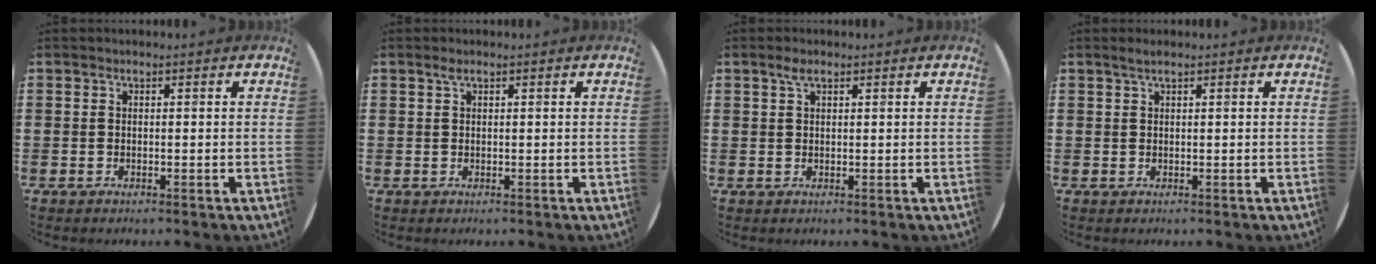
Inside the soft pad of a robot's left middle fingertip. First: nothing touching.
{"total": 0.7, "force": [0.5, 0.2, 0.5], "torque": [-0.012, 0.003, 0.008]}
{"total": 1.5, "force": [0.9, 0.6, 1.1], "torque": [-0.016, 0.001, 0.014]}
{"total": 1.1, "force": [0.7, 0.0, 0.8], "torque": [-0.016, 0.002, 0.013]}